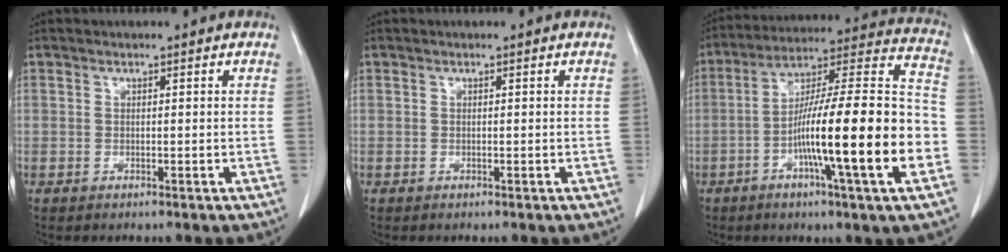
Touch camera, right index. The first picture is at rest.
{"total": 0.0}
{"total": 22.0, "force": [-6.2, 0.6, 21.0], "torque": [-0.310, 0.004, -0.105]}